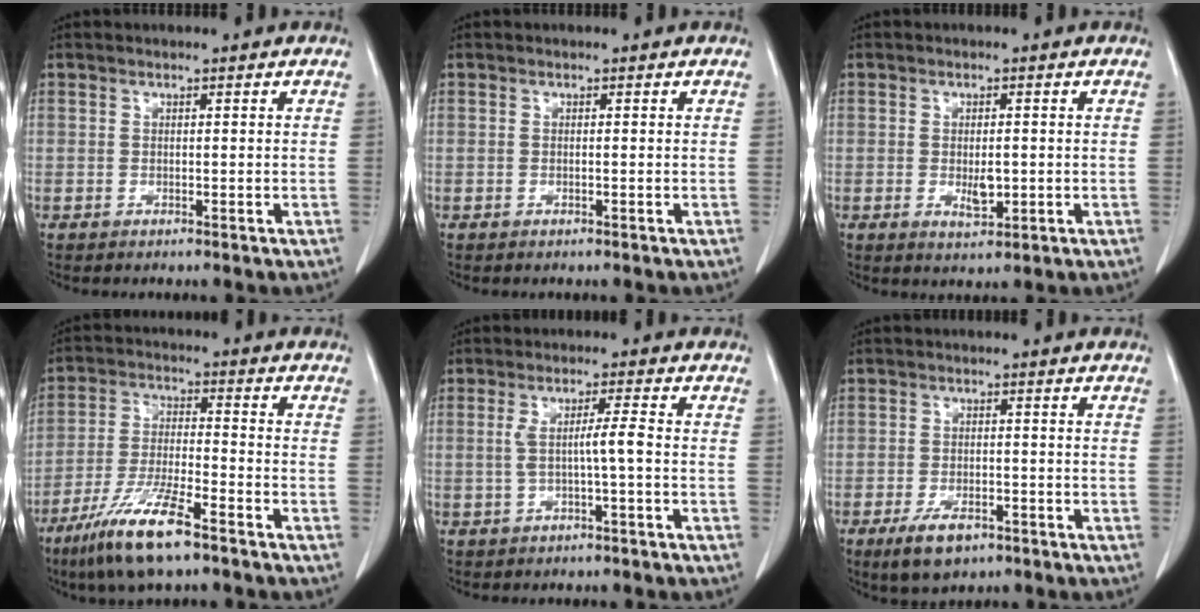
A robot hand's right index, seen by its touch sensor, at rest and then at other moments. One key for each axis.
{"total": 0.0}
{"total": 3.4, "fx": -0.4, "fy": 1.4, "fz": 3.0, "tx": -0.052, "ty": -0.005, "tz": -0.002}
{"total": 11.5, "fx": -7.6, "fy": 1.5, "fz": 8.5, "tx": -0.175, "ty": -0.025, "tz": -0.141}
{"total": 4.1, "fx": -0.4, "fy": -0.3, "fz": 4.1, "tx": -0.078, "ty": 0.009, "tz": -0.003}
{"total": 5.4, "fx": -3.2, "fy": 2.7, "fz": 3.5, "tx": -0.067, "ty": -0.004, "tz": -0.049}